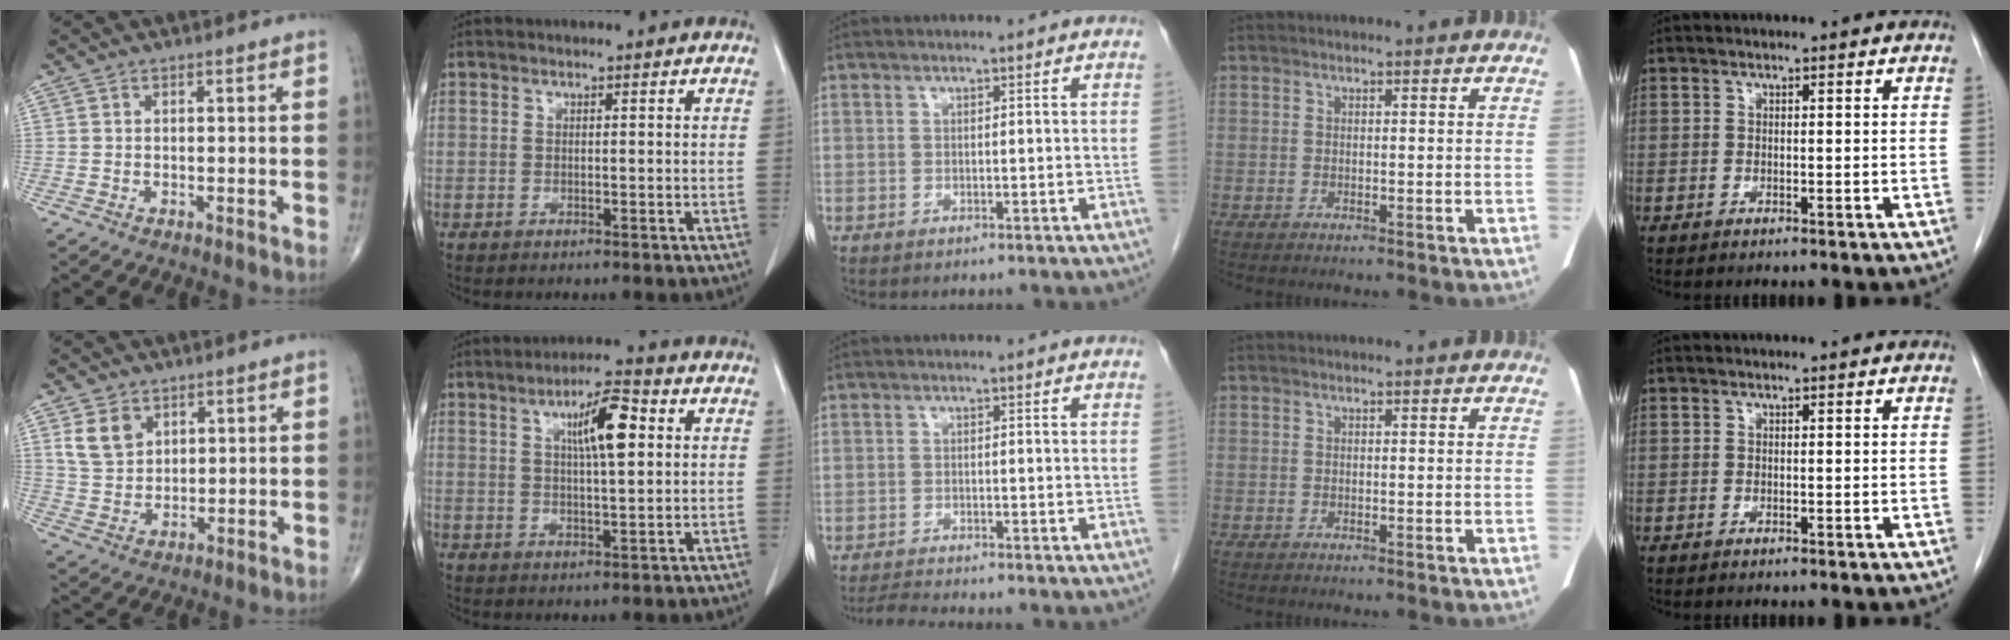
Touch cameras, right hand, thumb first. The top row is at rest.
{"thumb": {"total": 6.4, "force": [3.1, 4.6, 3.2], "torque": [-0.046, -0.014, 0.068]}, "index": {"total": 8.0, "force": [2.4, 1.2, 7.5], "torque": [-0.125, 0.011, 0.039]}, "middle": {"total": 2.6, "force": [-2.4, -1.0, 0.3], "torque": [-0.018, -0.018, -0.046]}}